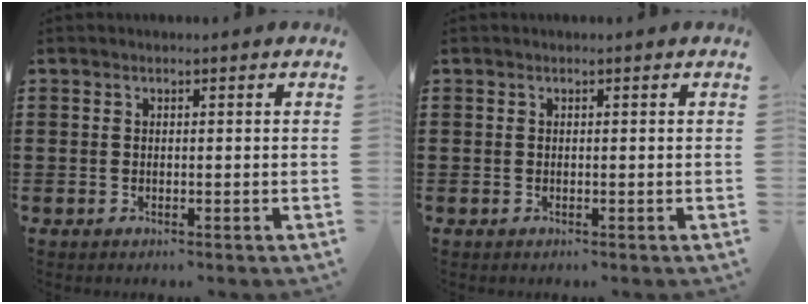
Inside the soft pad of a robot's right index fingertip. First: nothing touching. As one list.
[{"total": 0.0}]